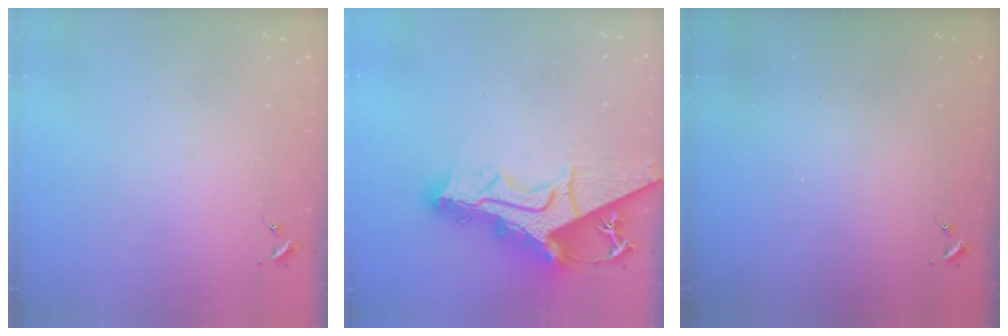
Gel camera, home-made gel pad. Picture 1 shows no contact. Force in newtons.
{"total": 20.6, "press": 20.5, "slide": 1.6}
{"total": 0.0}